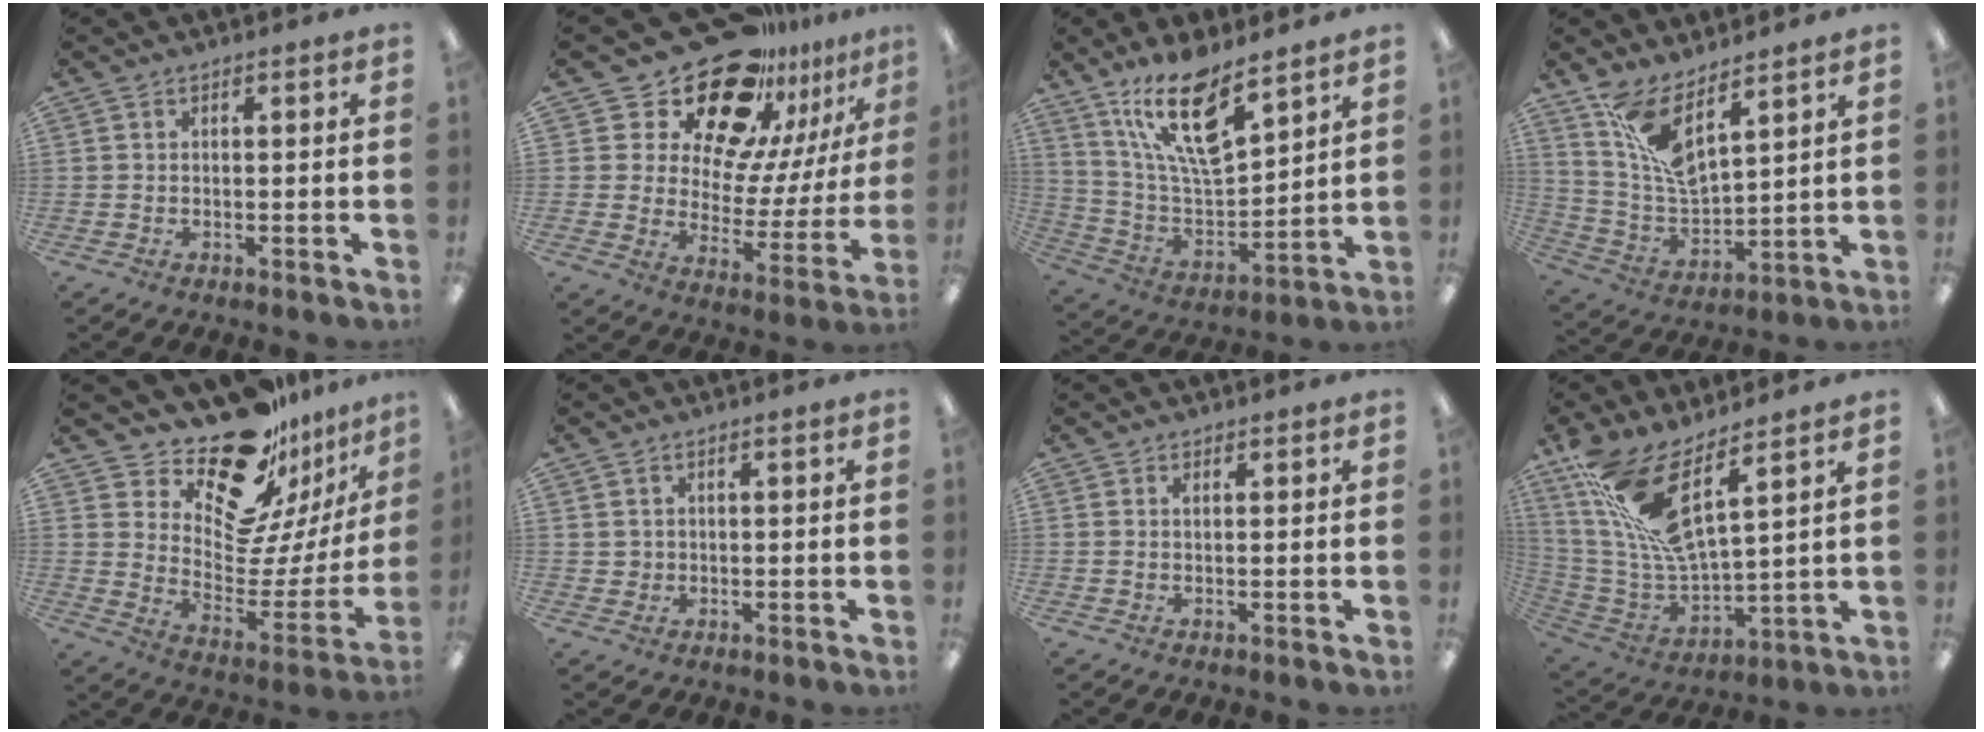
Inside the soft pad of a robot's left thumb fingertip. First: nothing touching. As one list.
[{"total": 23.9, "force": [18.9, 10.8, 9.9], "torque": [-0.171, -0.128, 0.337]}, {"total": 18.3, "force": [12.6, 6.2, 11.8], "torque": [-0.239, -0.073, 0.215]}, {"total": 11.2, "force": [7.7, 3.6, 7.3], "torque": [-0.149, -0.043, 0.145]}, {"total": 20.0, "force": [17.1, 7.4, 7.3], "torque": [-0.108, -0.154, 0.291]}, {"total": 2.1, "force": [0.8, 1.8, 0.5], "torque": [-0.003, -0.001, 0.014]}, {"total": 0.9, "force": [0.6, 0.4, 0.5], "torque": [-0.011, 0.000, 0.011]}, {"total": 15.3, "force": [9.5, 4.2, 11.2], "torque": [-0.257, -0.054, 0.165]}]